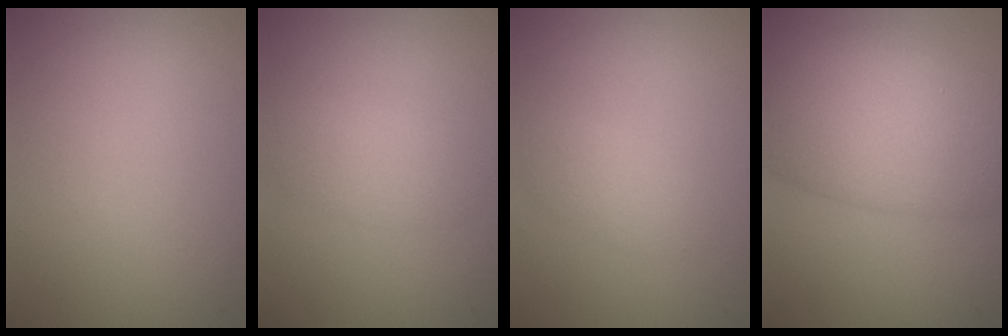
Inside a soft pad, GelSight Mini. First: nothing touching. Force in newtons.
{"total": 1.5, "press": 1.5, "slide": 0.0}
{"total": 1.7, "press": 1.7, "slide": 0.0}
{"total": 8.6, "press": 8.6, "slide": 0.2}